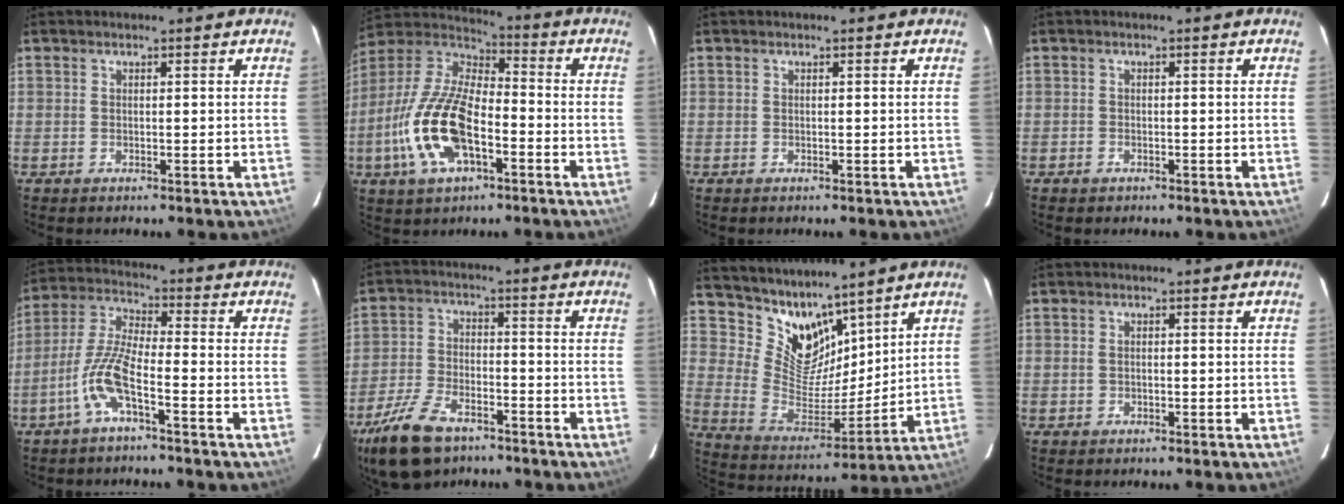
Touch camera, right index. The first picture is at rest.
{"total": 17.6, "force": [-6.1, 7.9, 14.5], "torque": [-0.308, -0.007, -0.118]}
{"total": 0.0}
{"total": 1.2, "force": [-0.8, 0.9, 0.2], "torque": [-0.006, 0.003, -0.010]}
{"total": 8.3, "force": [-4.2, 1.4, 7.0], "torque": [-0.159, 0.005, -0.085]}
{"total": 13.9, "force": [-9.5, 6.7, 7.6], "torque": [-0.180, -0.014, -0.174]}
{"total": 12.2, "force": [9.9, 6.1, 3.9], "torque": [-0.079, -0.011, 0.198]}
{"total": 1.0, "force": [-0.3, 0.9, 0.3], "torque": [-0.005, 0.002, -0.004]}